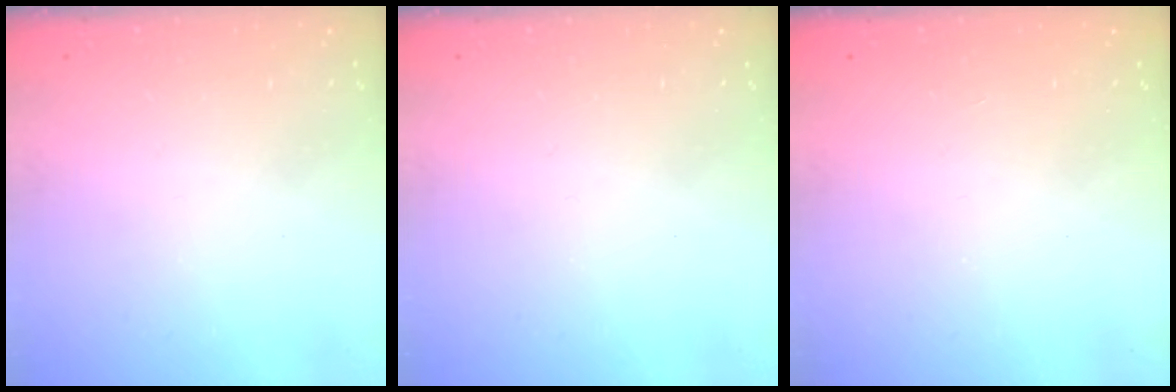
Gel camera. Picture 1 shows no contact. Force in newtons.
{"total": 0.0}
{"total": 1.1, "press": 1.0, "slide": 0.4}